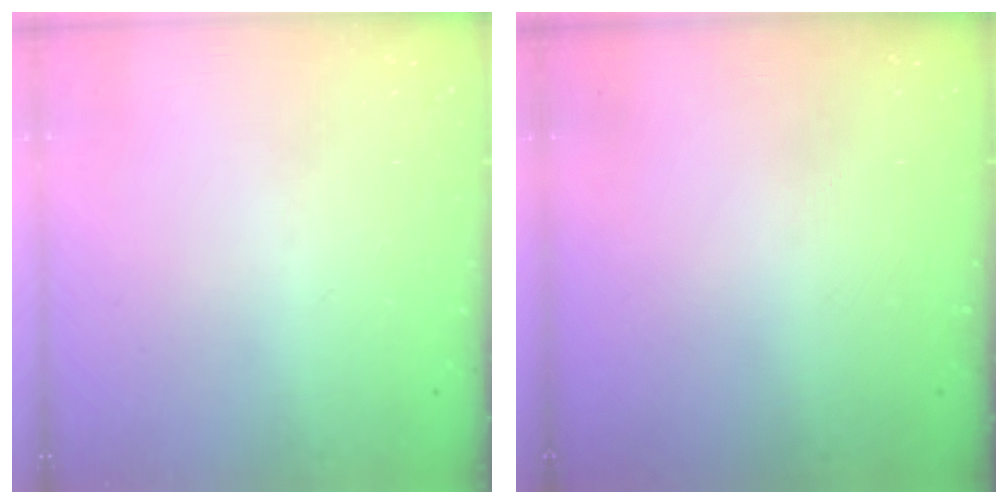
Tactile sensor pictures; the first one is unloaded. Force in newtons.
{"total": 0.0}